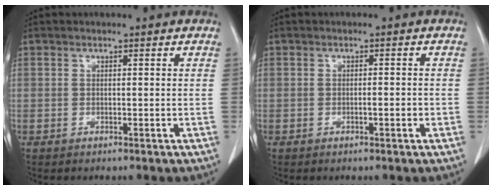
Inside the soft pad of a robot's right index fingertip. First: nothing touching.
{"total": 1.4, "force": [-0.4, 0.3, 1.2], "torque": [-0.018, 0.001, -0.007]}